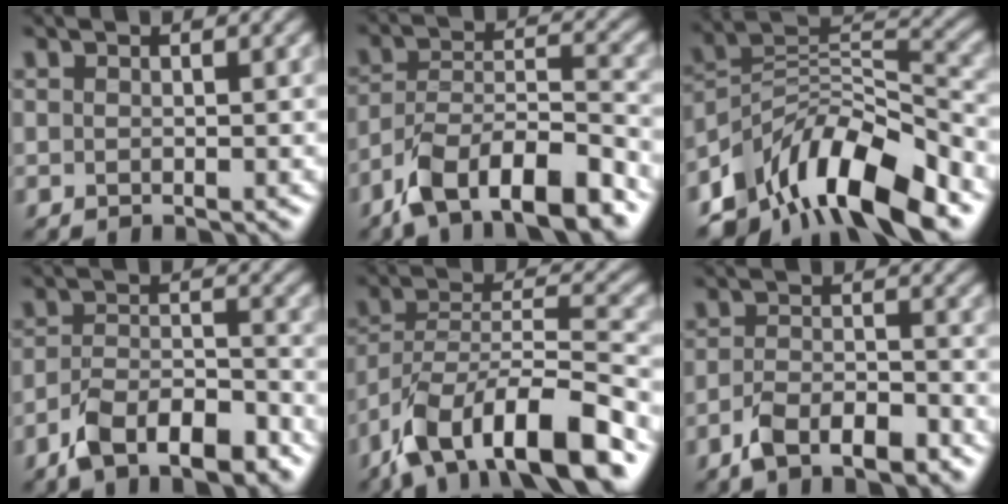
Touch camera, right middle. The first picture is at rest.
{"total": 10.4, "force": [-7.5, 3.7, 6.1], "torque": [-0.099, 0.007, -0.138]}
{"total": 10.8, "force": [-7.8, 4.4, 6.1], "torque": [-0.100, 0.018, -0.148]}
{"total": 7.0, "force": [-5.1, 2.5, 4.1], "torque": [-0.070, 0.002, -0.090]}
{"total": 11.4, "force": [-7.7, 4.0, 7.5], "torque": [-0.129, 0.011, -0.148]}
{"total": 4.5, "force": [-3.2, 1.6, 2.7], "torque": [-0.051, 0.004, -0.057]}